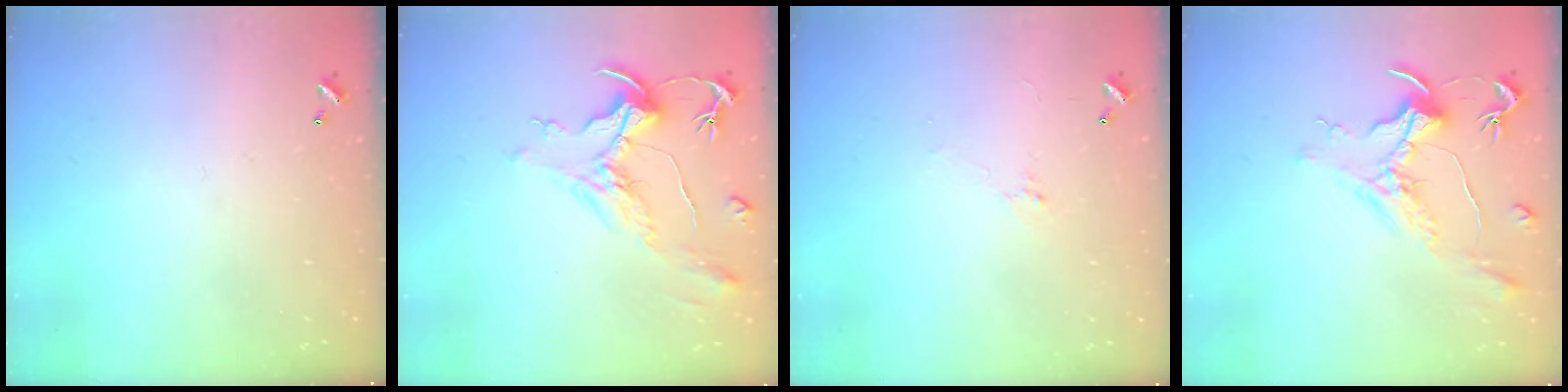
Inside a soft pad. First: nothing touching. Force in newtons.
{"total": 2.2, "press": 1.7, "slide": 1.4}
{"total": 0.6, "press": 0.3, "slide": 0.5}
{"total": 1.5, "press": 1.3, "slide": 0.8}